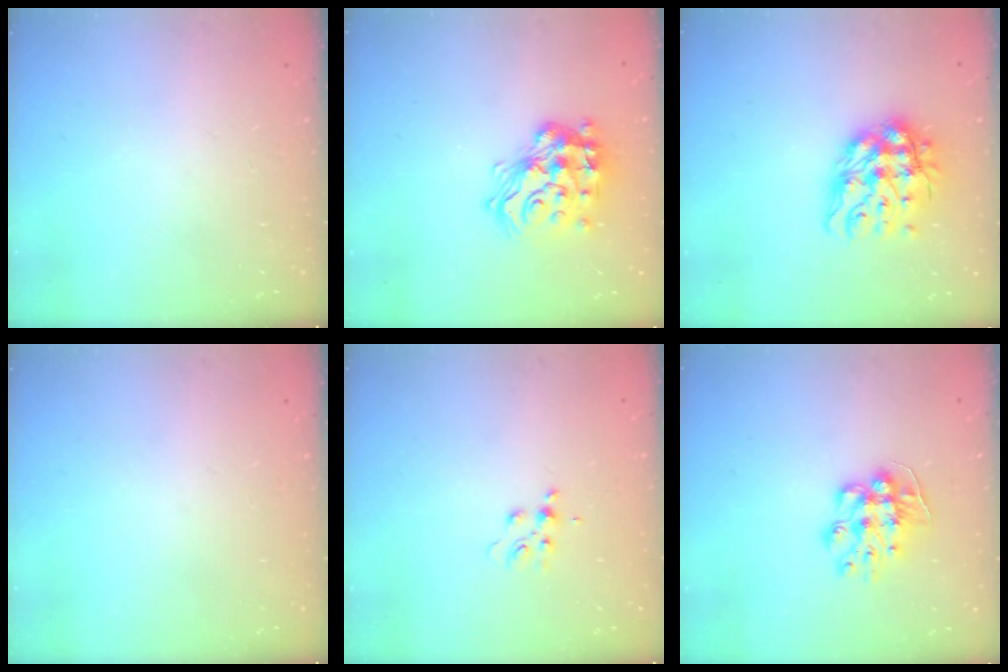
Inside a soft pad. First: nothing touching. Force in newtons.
{"total": 18.9, "press": 18.8, "slide": 1.4}
{"total": 14.3, "press": 14.2, "slide": 1.5}
{"total": 0.0}
{"total": 5.6, "press": 5.6, "slide": 0.6}
{"total": 11.3, "press": 11.3, "slide": 0.7}